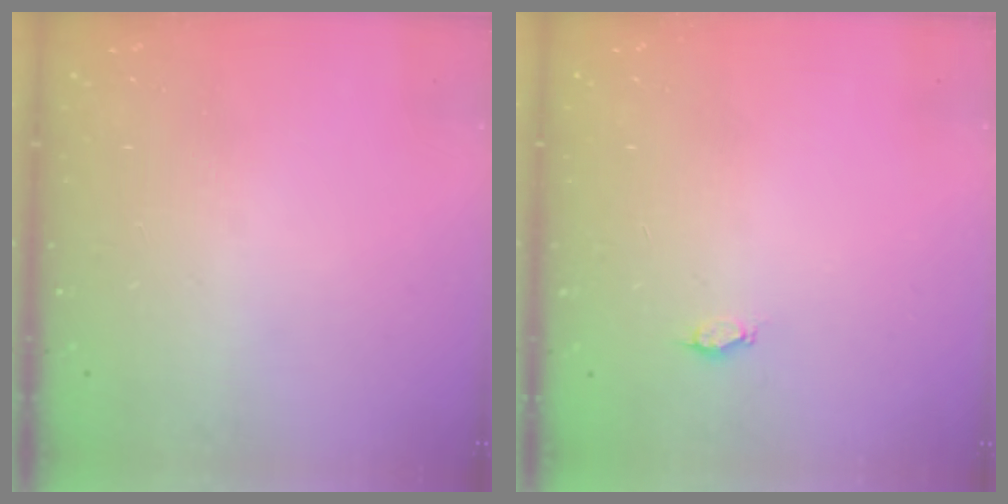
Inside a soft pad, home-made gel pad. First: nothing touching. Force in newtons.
{"total": 1.8, "press": 1.8, "slide": 0.3}